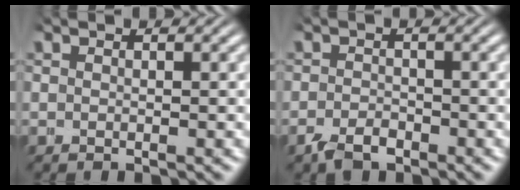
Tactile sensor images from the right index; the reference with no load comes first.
{"total": 2.3, "force": [-2.1, 0.7, -0.4], "torque": [0.001, -0.013, -0.026]}